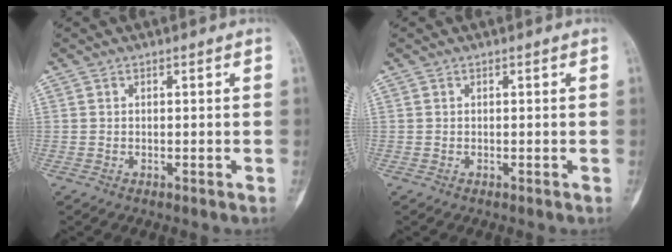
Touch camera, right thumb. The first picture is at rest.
{"total": 0.0}